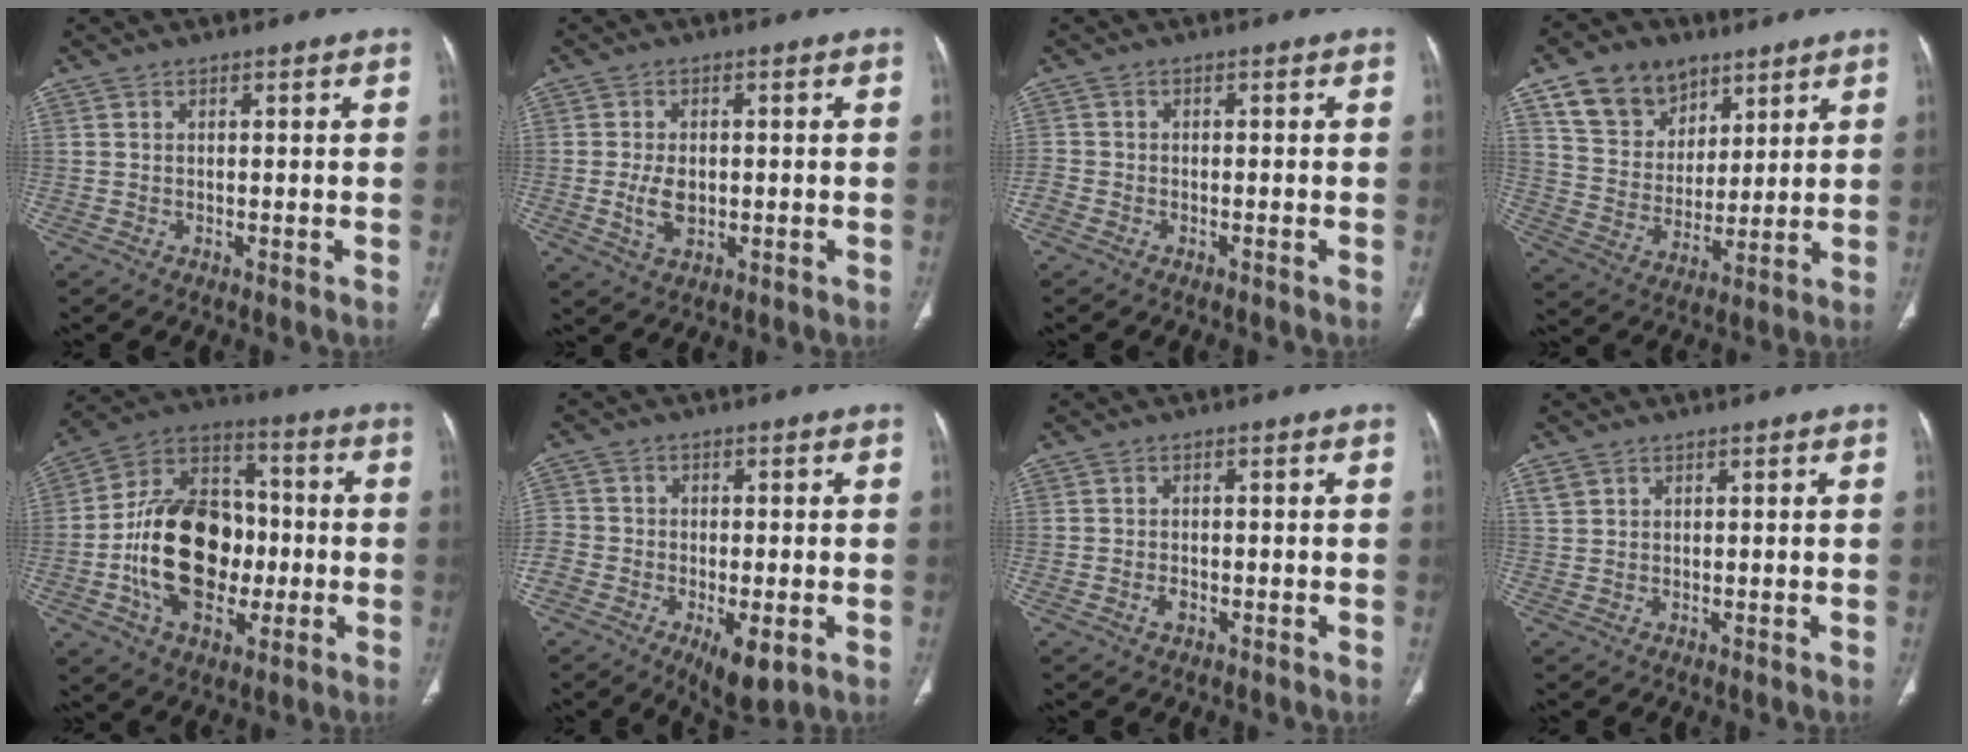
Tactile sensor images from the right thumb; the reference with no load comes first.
{"total": 5.0, "force": [-0.7, 3.1, 3.8], "torque": [-0.070, -0.002, -0.006]}
{"total": 2.3, "force": [-1.7, 1.3, 0.7], "torque": [-0.019, 0.010, -0.033]}
{"total": 13.8, "force": [8.3, 9.7, 5.3], "torque": [-0.061, -0.030, 0.154]}
{"total": 21.9, "force": [-3.2, 14.6, 15.9], "torque": [-0.239, 0.031, -0.048]}
{"total": 11.8, "force": [-5.2, 7.1, 7.9], "torque": [-0.124, 0.004, -0.090]}
{"total": 1.7, "force": [-0.8, 1.1, 1.1], "torque": [-0.018, 0.006, -0.012]}
{"total": 1.6, "force": [0.9, 1.2, 0.4], "torque": [-0.003, 0.002, 0.019]}